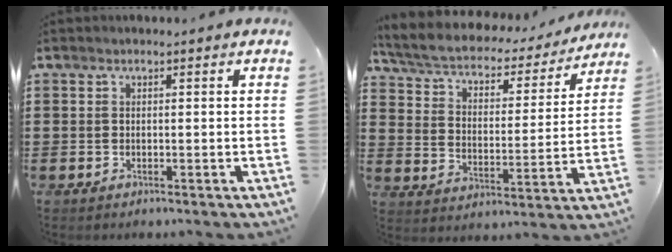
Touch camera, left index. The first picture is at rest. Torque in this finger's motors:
{"motor_torque": [2.14, 0.00, 0.90, 0.21]}